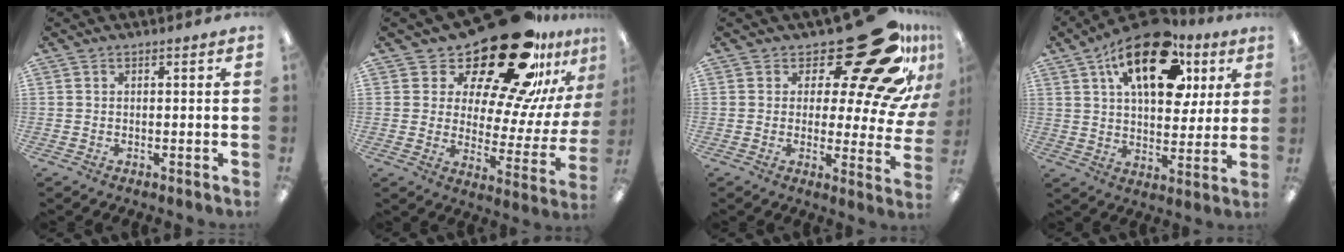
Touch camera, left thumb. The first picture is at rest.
{"total": 26.8, "force": [20.0, 9.5, 15.1], "torque": [-0.224, -0.141, 0.332]}
{"total": 25.1, "force": [14.5, 9.5, 18.3], "torque": [-0.224, -0.108, 0.235]}
{"total": 20.5, "force": [10.2, 10.3, 14.5], "torque": [-0.220, -0.031, 0.171]}